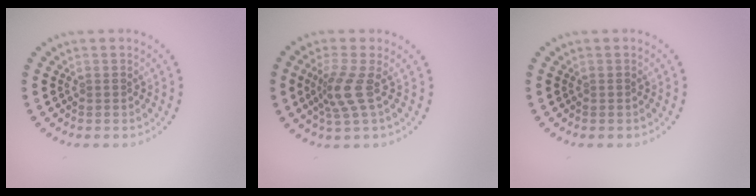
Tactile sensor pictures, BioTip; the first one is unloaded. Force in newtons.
{"total": 2.8, "press": 2.0, "slide": 2.0}
{"total": 0.0}